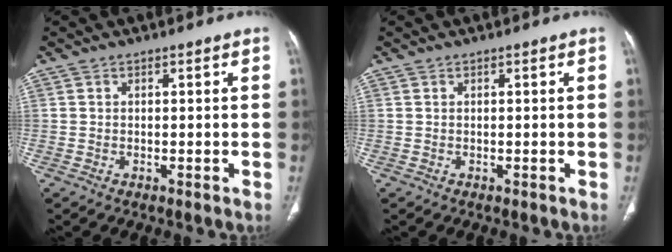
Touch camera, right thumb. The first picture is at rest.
{"total": 0.0}